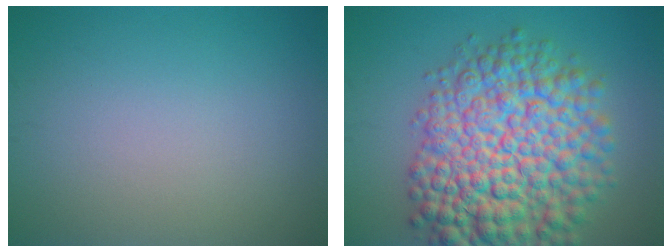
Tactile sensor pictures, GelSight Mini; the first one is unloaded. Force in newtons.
{"total": 12.7, "press": 12.7, "slide": 0.4}